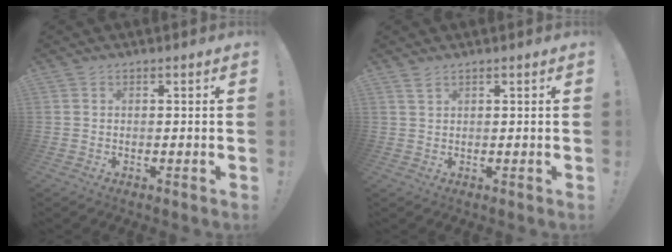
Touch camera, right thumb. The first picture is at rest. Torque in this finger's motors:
{"motor_torque": [-0.18, 0.10, -0.01, 0.25, 0.02]}